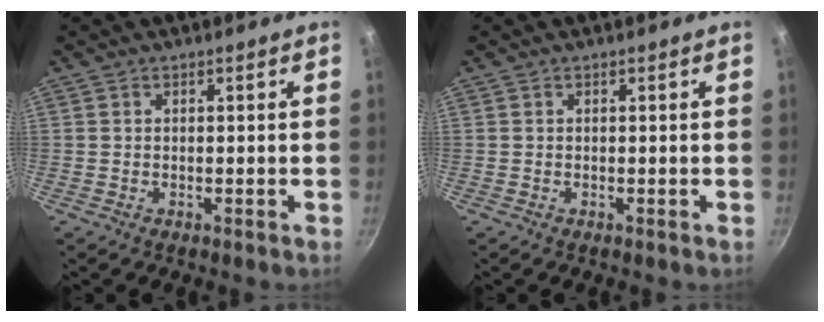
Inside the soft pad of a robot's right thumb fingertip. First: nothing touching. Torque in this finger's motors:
{"motor_torque": [0.00, 0.00, 0.00, 0.00, 0.00]}